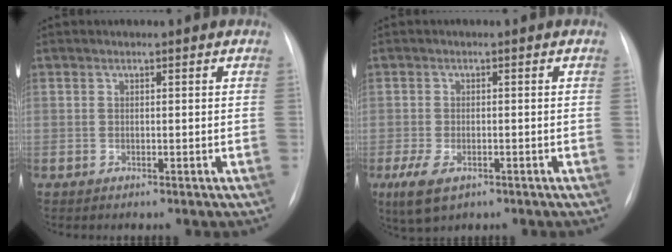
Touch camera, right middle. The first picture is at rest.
{"total": 4.8, "force": [-2.4, 2.3, 3.5], "torque": [-0.081, -0.010, -0.034]}